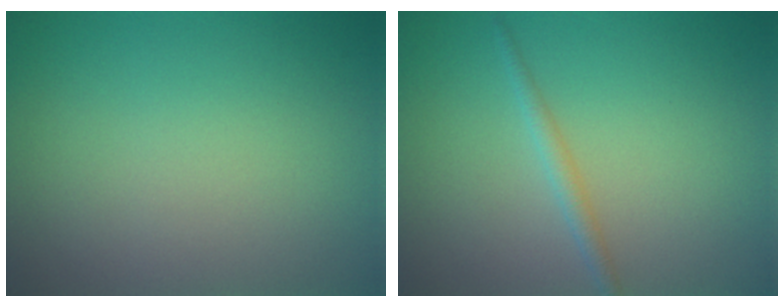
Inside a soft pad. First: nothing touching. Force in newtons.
{"total": 1.3, "press": 1.3, "slide": 0.0}